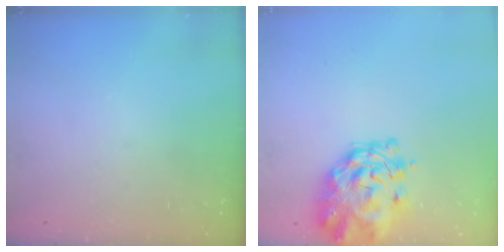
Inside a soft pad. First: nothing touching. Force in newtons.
{"total": 6.5, "press": 6.0, "slide": 2.6}